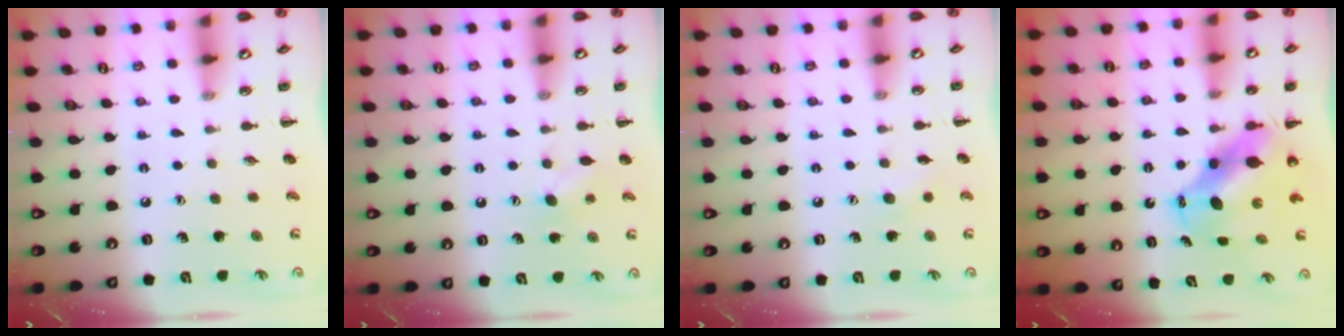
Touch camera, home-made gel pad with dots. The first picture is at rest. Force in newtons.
{"total": 4.9, "press": 4.8, "slide": 0.8}
{"total": 5.3, "press": 5.2, "slide": 1.2}
{"total": 7.2, "press": 6.9, "slide": 2.1}